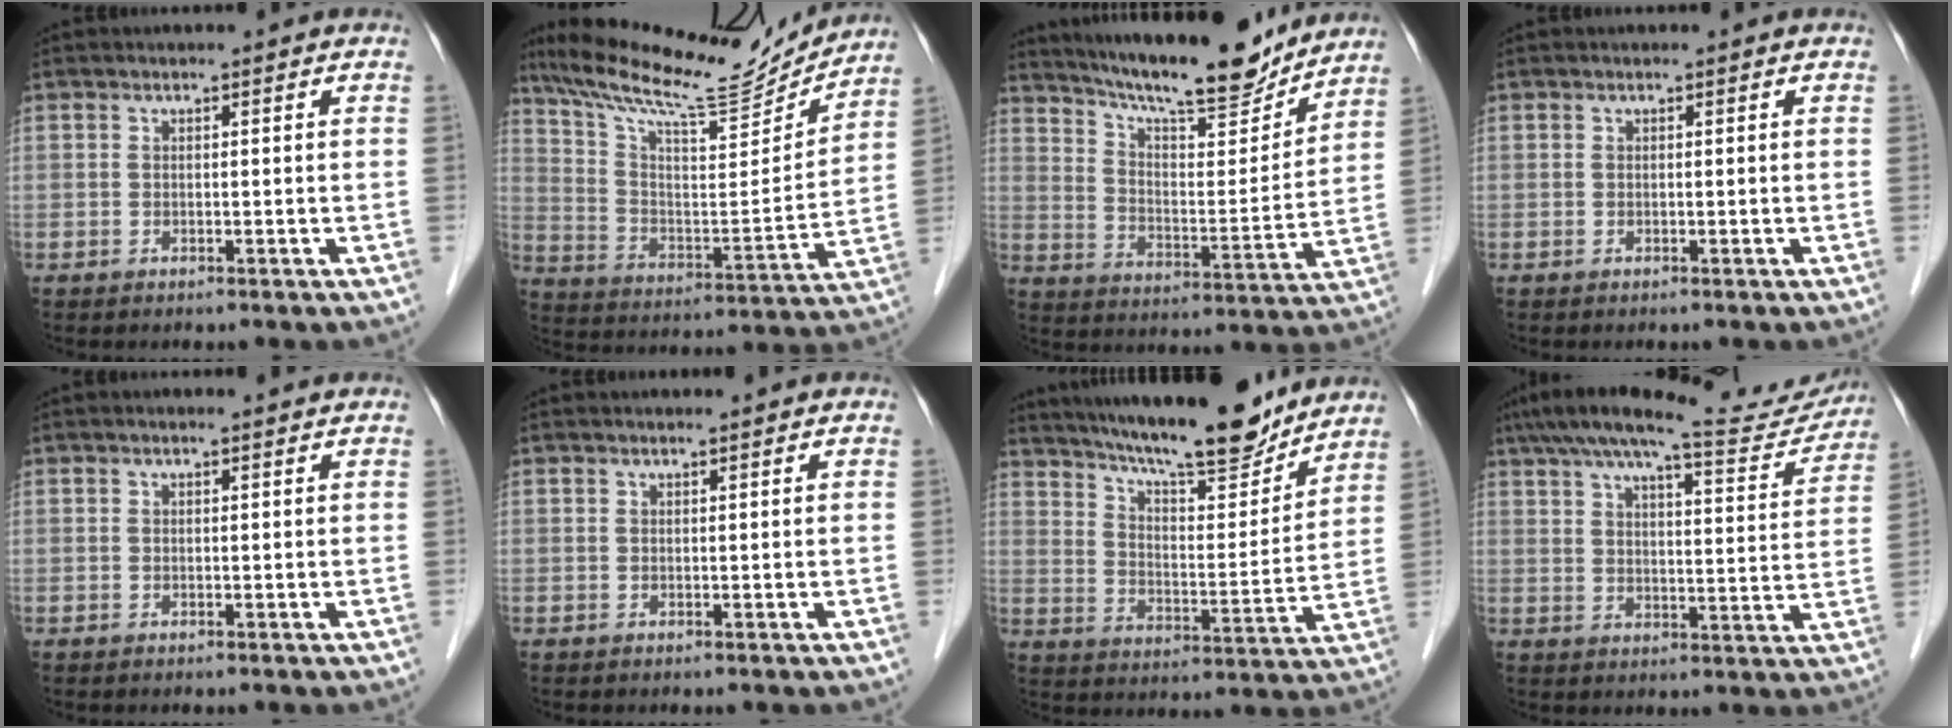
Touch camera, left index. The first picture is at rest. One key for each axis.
{"total": 20.5, "fx": 18.6, "fy": 2.4, "fz": 8.2, "tx": -0.151, "ty": -0.019, "tz": 0.294}
{"total": 18.2, "fx": 16.3, "fy": 2.4, "fz": 7.7, "tx": -0.130, "ty": -0.010, "tz": 0.249}
{"total": 0.0}
{"total": 0.9, "fx": 0.8, "fy": 0.1, "fz": 0.4, "tx": -0.009, "ty": 0.010, "tz": 0.012}
{"total": 0.9, "fx": 0.8, "fy": 0.0, "fz": 0.3, "tx": -0.006, "ty": 0.006, "tz": 0.015}
{"total": 18.4, "fx": 16.2, "fy": 2.4, "fz": 8.3, "tx": -0.135, "ty": -0.008, "tz": 0.246}
{"total": 18.6, "fx": 16.9, "fy": 2.6, "fz": 7.4, "tx": -0.116, "ty": 0.006, "tz": 0.224}